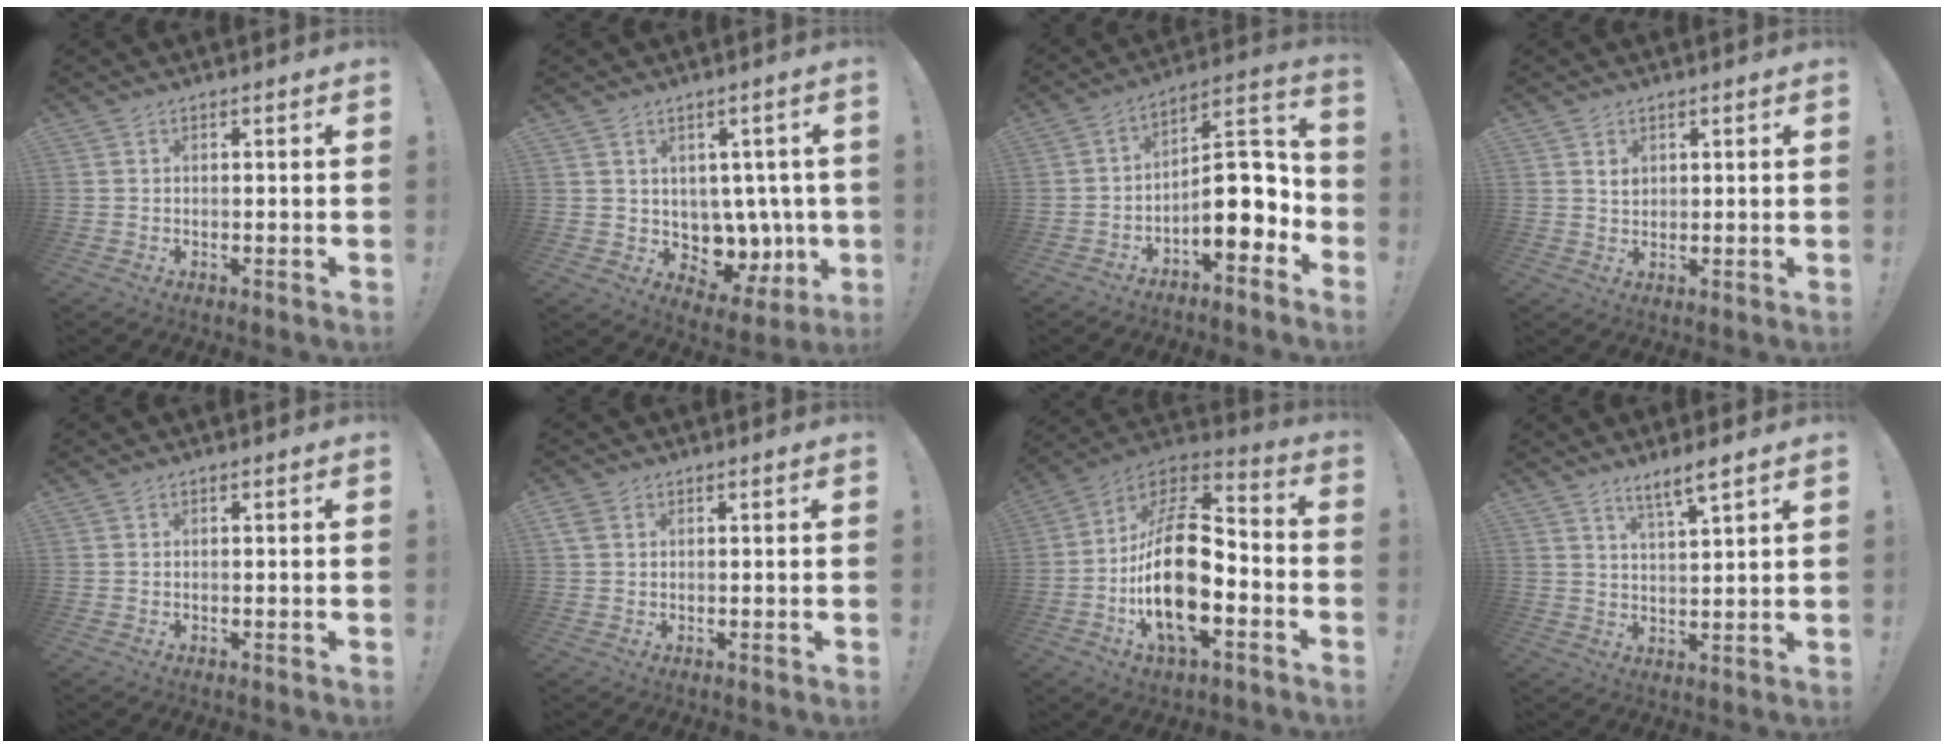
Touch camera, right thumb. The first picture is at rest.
{"total": 8.2, "force": [1.9, 6.9, 3.9], "torque": [-0.048, -0.032, 0.054]}
{"total": 13.9, "force": [-3.6, 6.4, 11.8], "torque": [-0.164, 0.024, -0.053]}
{"total": 2.2, "force": [1.1, 1.7, 0.9], "torque": [-0.012, -0.002, 0.021]}
{"total": 0.0}
{"total": 3.1, "force": [1.2, 2.3, 1.6], "torque": [-0.023, 0.001, 0.023]}
{"total": 23.2, "force": [-4.7, 11.4, 19.7], "torque": [-0.371, 0.025, -0.073]}
{"total": 6.1, "force": [4.8, 0.3, 3.7], "torque": [-0.064, -0.026, 0.081]}